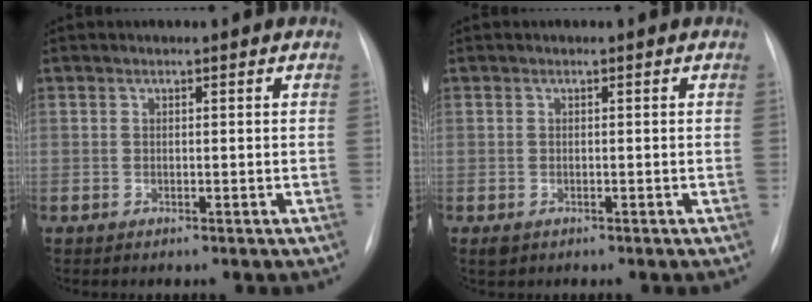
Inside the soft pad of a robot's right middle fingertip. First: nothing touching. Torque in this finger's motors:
{"motor_torque": [0.27, -0.29, 0.00, 0.00]}